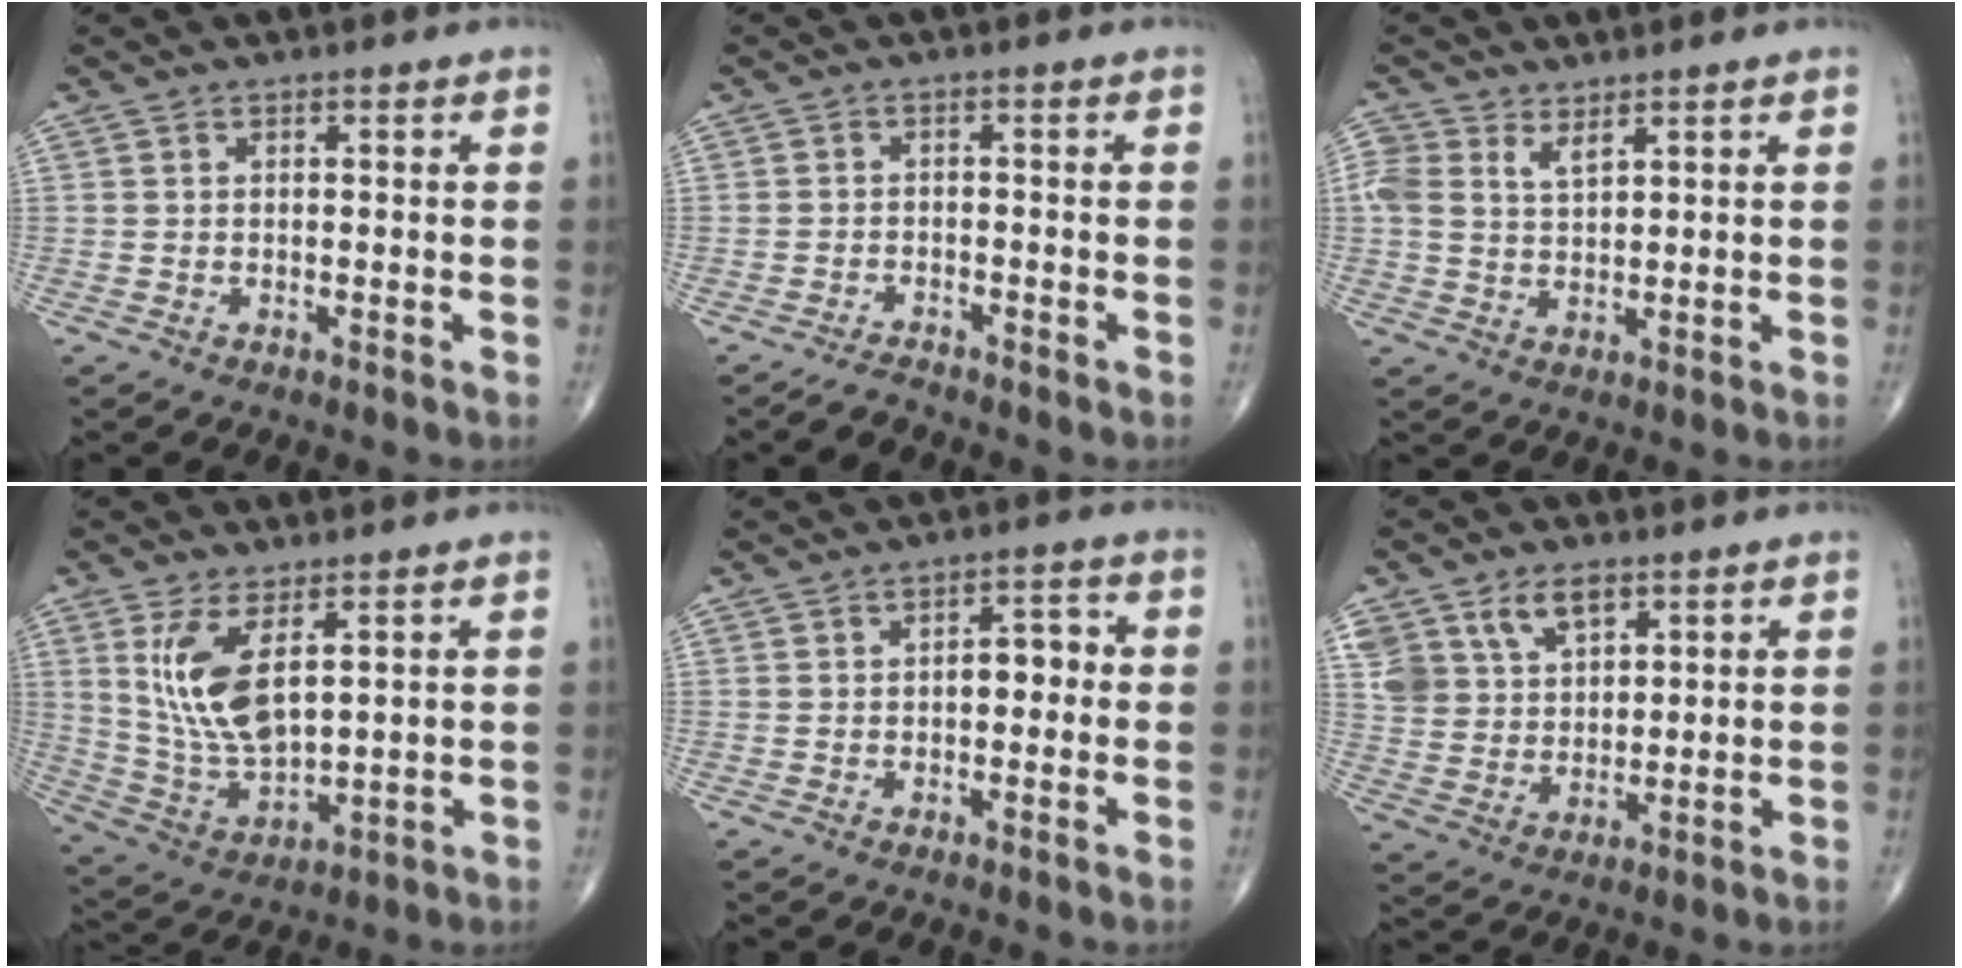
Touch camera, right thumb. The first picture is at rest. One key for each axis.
{"total": 2.0, "fx": -2.0, "fy": 0.2, "fz": 0.1, "tx": -0.007, "ty": 0.001, "tz": -0.038}
{"total": 4.7, "fx": 2.5, "fy": 2.7, "fz": 3.0, "tx": -0.053, "ty": -0.001, "tz": 0.053}
{"total": 11.3, "fx": 4.0, "fy": 4.8, "fz": 9.4, "tx": -0.188, "ty": -0.026, "tz": 0.095}
{"total": 4.0, "fx": -0.4, "fy": 2.3, "fz": 3.3, "tx": -0.029, "ty": 0.019, "tz": -0.012}
{"total": 9.5, "fx": 5.3, "fy": 6.1, "fz": 5.1, "tx": -0.076, "ty": -0.019, "tz": 0.108}